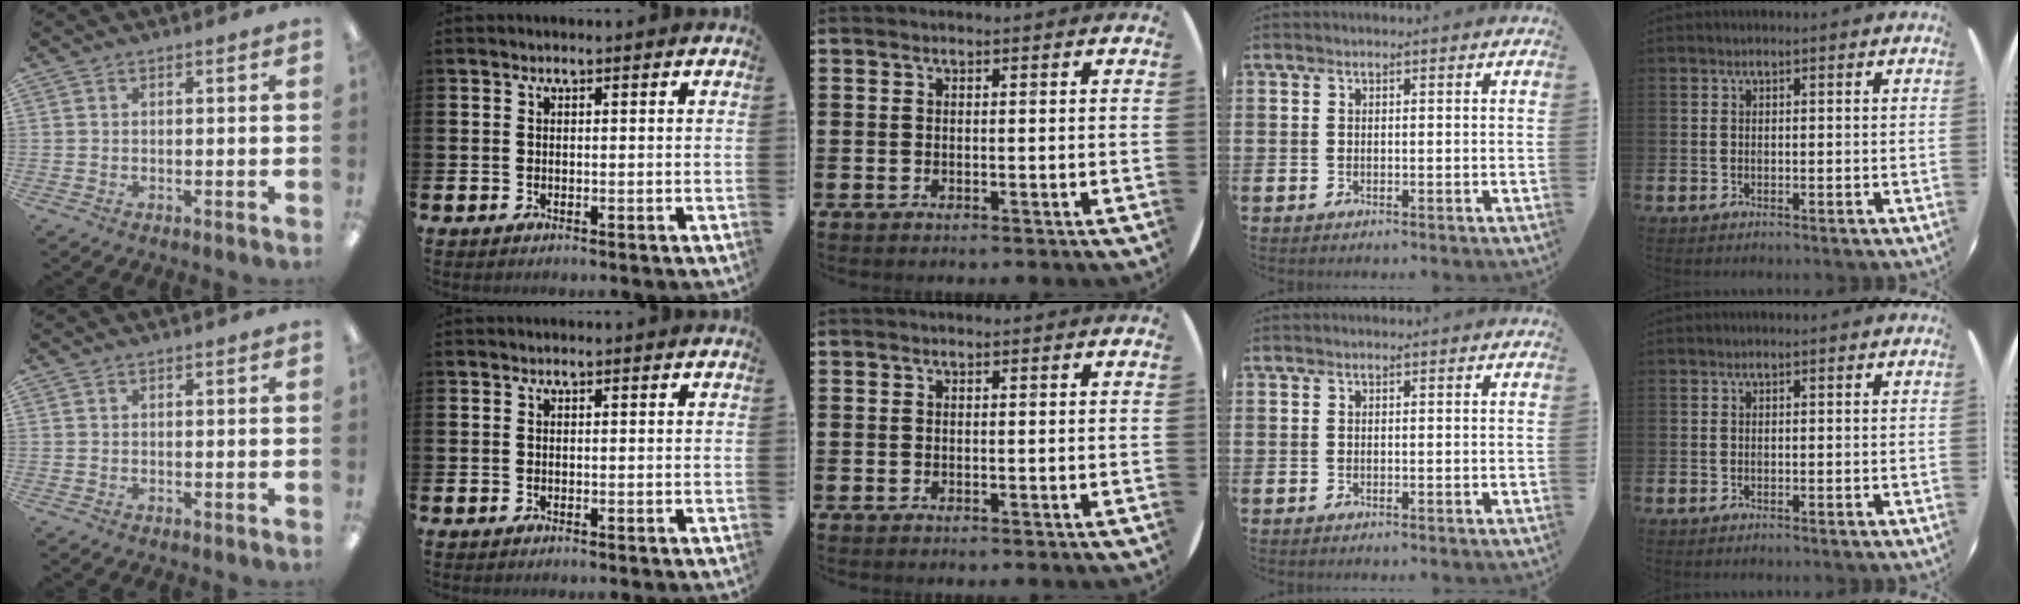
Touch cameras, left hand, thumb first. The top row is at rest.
{}